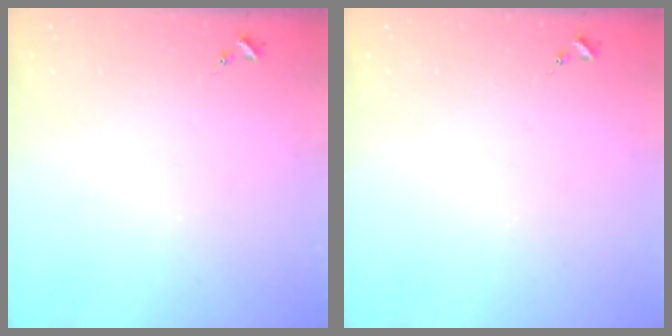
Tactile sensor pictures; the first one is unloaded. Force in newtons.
{"total": 0.0}